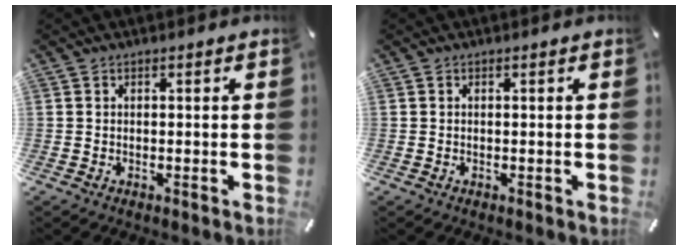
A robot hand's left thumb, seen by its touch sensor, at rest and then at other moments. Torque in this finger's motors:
{"motor_torque": [0.00, 0.00, -0.05, 0.05, 0.00]}